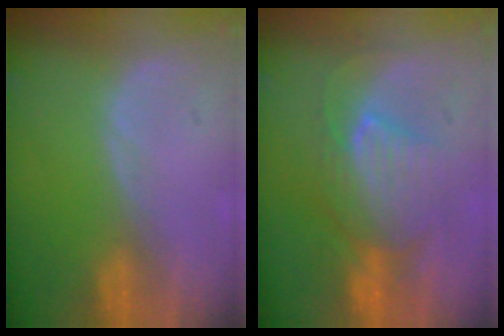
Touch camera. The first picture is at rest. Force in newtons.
{"total": 8.4, "press": 8.3, "slide": 1.6}